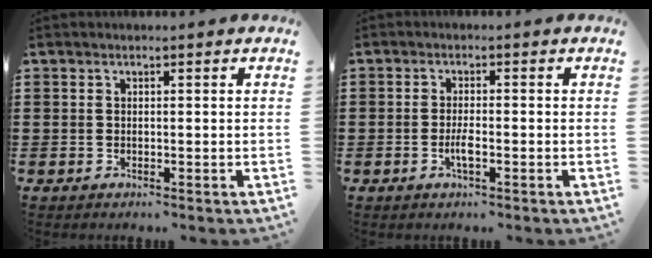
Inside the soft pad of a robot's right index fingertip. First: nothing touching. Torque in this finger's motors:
{"motor_torque": [1.92, 0.22, 0.44, 0.09]}